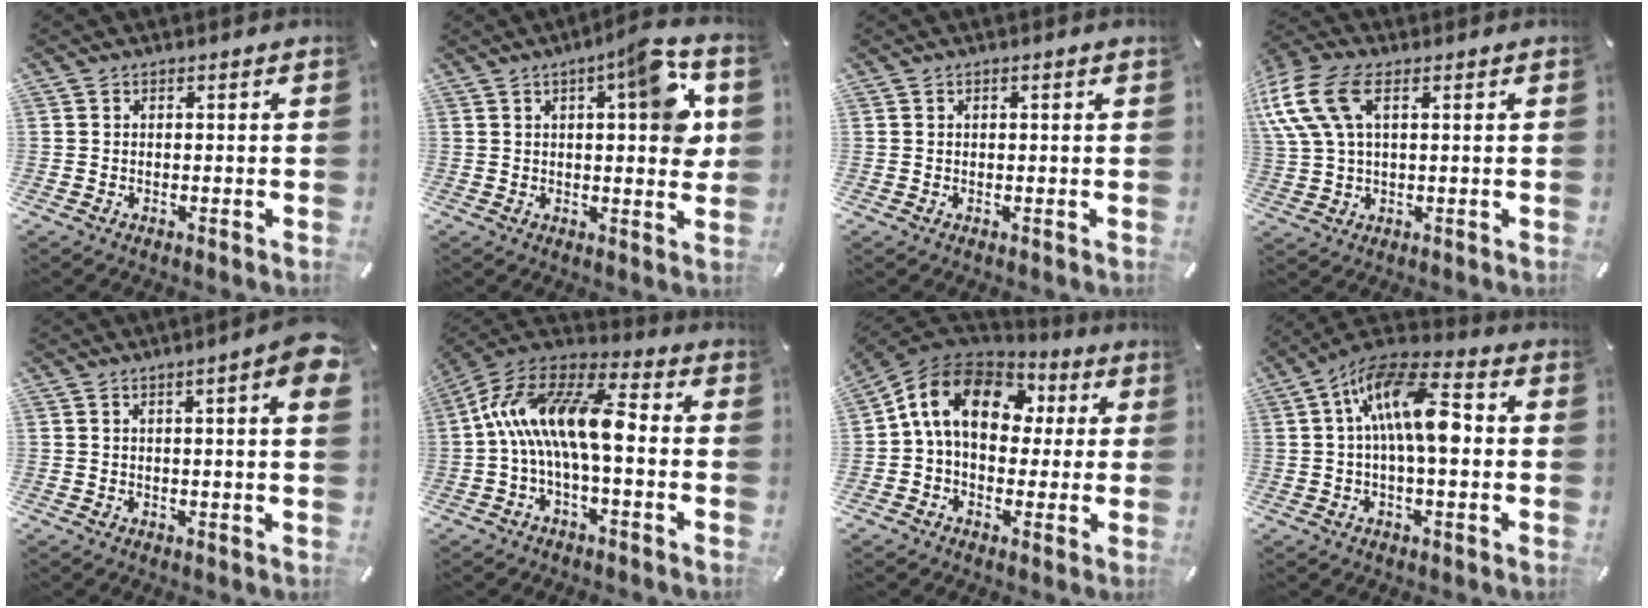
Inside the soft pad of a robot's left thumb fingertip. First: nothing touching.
{"total": 11.8, "force": [4.1, 2.7, 10.7], "torque": [-0.128, -0.028, 0.055]}
{"total": 0.6, "force": [0.2, 0.1, 0.5], "torque": [-0.010, 0.000, 0.004]}
{"total": 12.7, "force": [4.3, 7.1, 9.6], "torque": [-0.224, -0.002, 0.080]}
{"total": 6.4, "force": [2.4, 0.8, 5.9], "torque": [-0.086, -0.007, 0.038]}
{"total": 18.1, "force": [-0.9, 8.2, 16.1], "torque": [-0.313, 0.013, -0.014]}
{"total": 14.7, "force": [2.8, 10.7, 9.7], "torque": [-0.201, 0.012, 0.049]}
{"total": 15.1, "force": [1.3, 6.6, 13.6], "torque": [-0.244, 0.008, 0.023]}